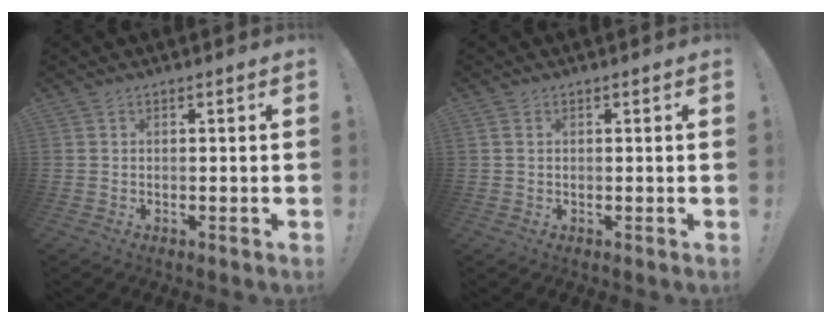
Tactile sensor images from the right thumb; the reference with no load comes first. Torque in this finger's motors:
{"motor_torque": [-0.09, -0.08, -0.06, -0.03, 0.06]}